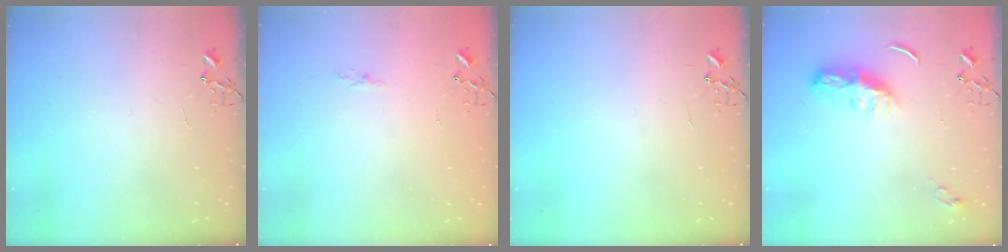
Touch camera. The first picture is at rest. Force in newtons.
{"total": 3.3, "press": 3.3, "slide": 0.4}
{"total": 0.0}
{"total": 8.2, "press": 8.2, "slide": 0.4}